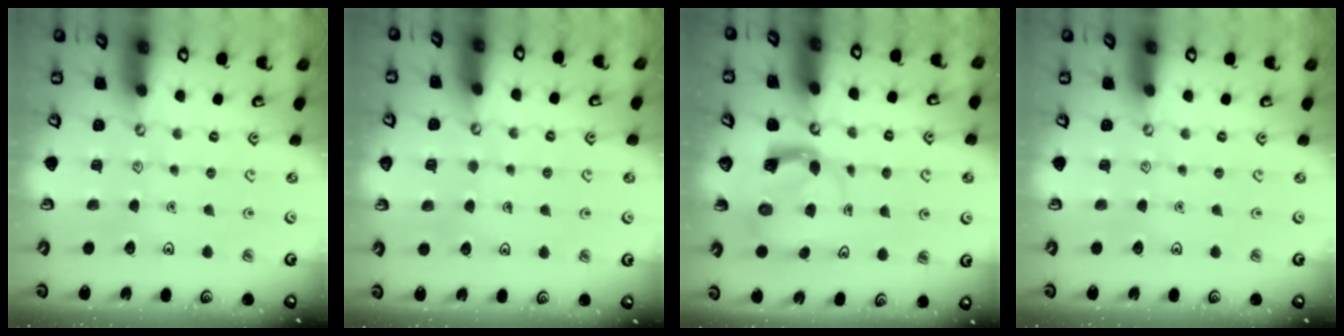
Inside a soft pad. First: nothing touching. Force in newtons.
{"total": 3.4, "press": 3.4, "slide": 0.3}
{"total": 3.9, "press": 3.9, "slide": 0.7}
{"total": 0.0}